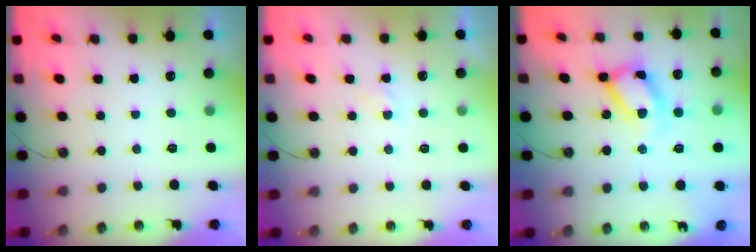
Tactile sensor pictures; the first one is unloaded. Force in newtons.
{"total": 3.2, "press": 3.1, "slide": 0.4}
{"total": 16.1, "press": 16.0, "slide": 1.8}